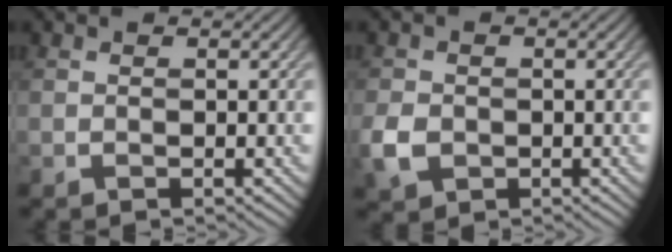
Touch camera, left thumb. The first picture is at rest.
{"total": 3.8, "force": [-1.1, 3.0, 2.0], "torque": [-0.055, -0.009, -0.026]}